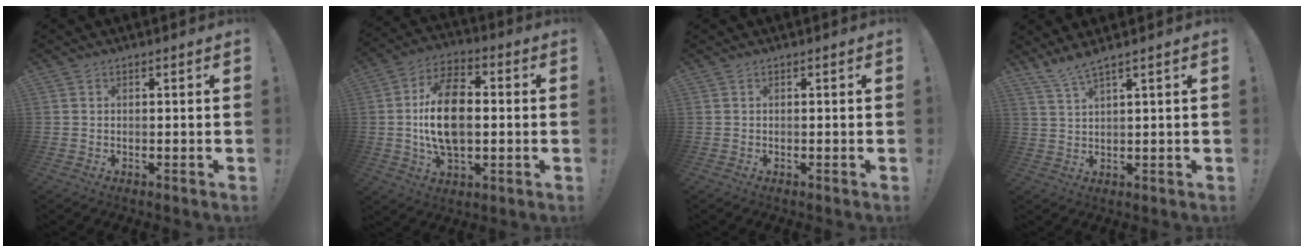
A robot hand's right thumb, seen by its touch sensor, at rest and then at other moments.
{"total": 16.6, "force": [-0.3, 10.0, 13.3], "torque": [-0.239, 0.004, -0.012]}
{"total": 0.0}
{"total": 4.1, "force": [3.4, -0.2, 2.3], "torque": [-0.055, -0.015, 0.061]}